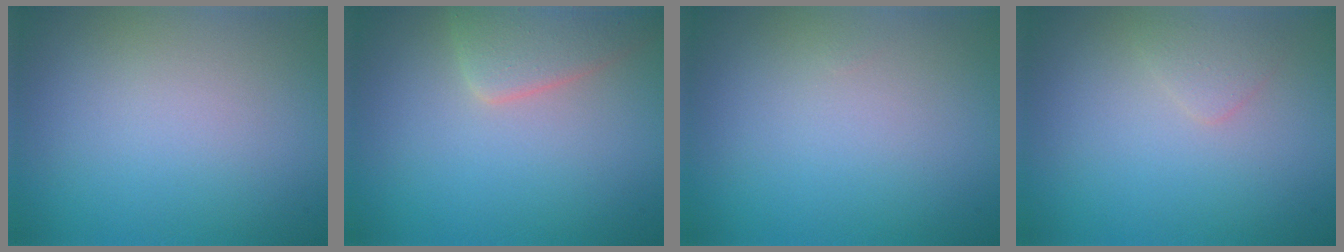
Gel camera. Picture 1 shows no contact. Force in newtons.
{"total": 3.1, "press": 3.1, "slide": 0.4}
{"total": 0.0}
{"total": 1.1, "press": 1.1, "slide": 0.0}